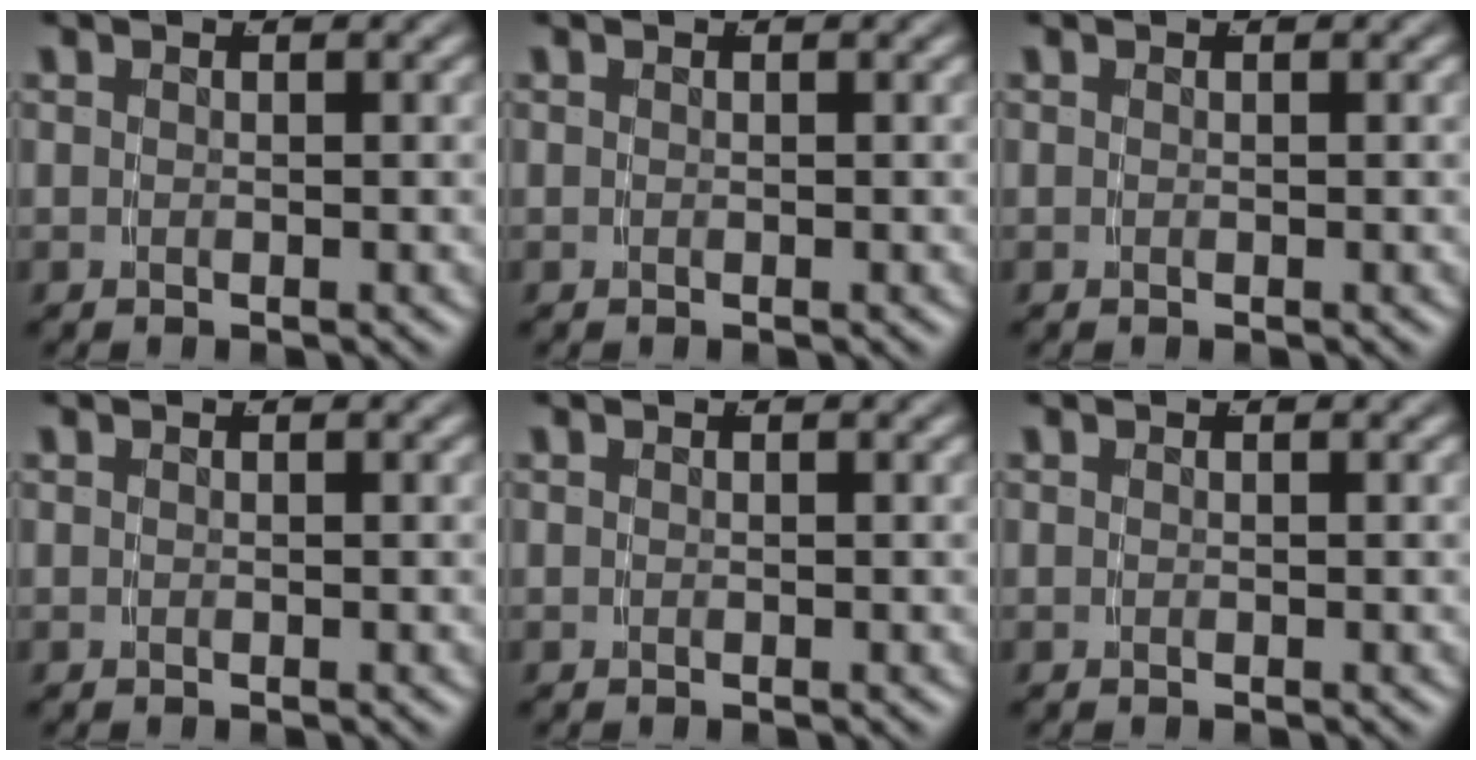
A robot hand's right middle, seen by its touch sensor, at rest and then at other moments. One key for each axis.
{"total": 0.0}
{"total": 0.0}
{"total": 0.0}
{"total": 0.0}
{"total": 0.0}